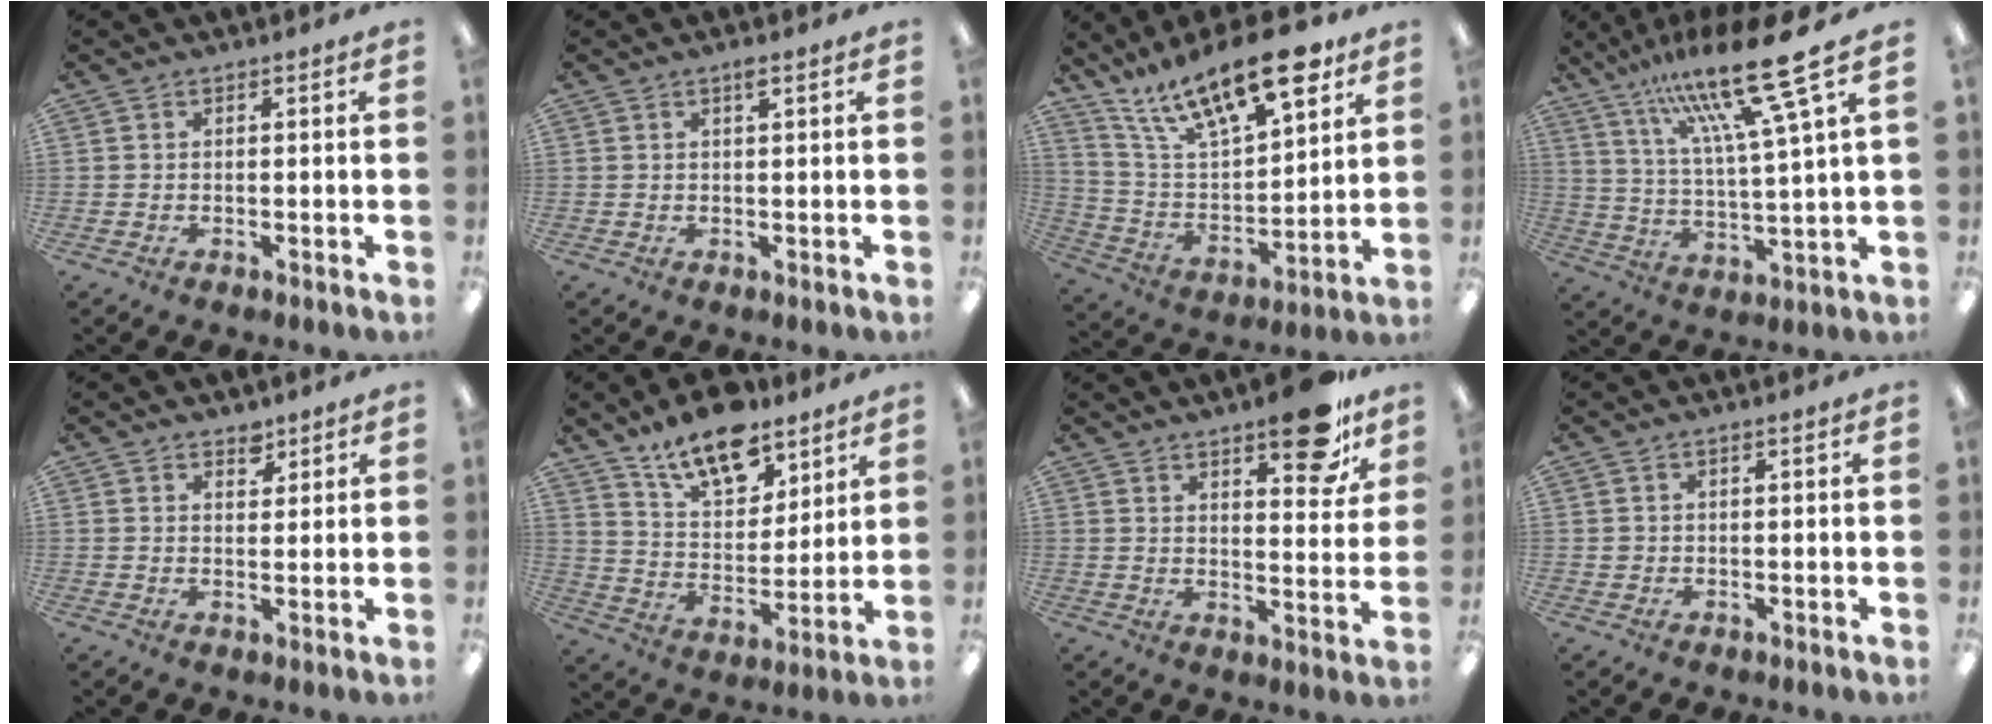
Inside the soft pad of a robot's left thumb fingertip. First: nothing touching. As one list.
[{"total": 1.3, "force": [0.8, 0.2, 1.0], "torque": [-0.015, -0.002, 0.011]}, {"total": 21.6, "force": [14.6, 7.8, 13.8], "torque": [-0.233, -0.081, 0.249]}, {"total": 20.7, "force": [13.8, 2.8, 15.3], "torque": [-0.270, -0.074, 0.216]}, {"total": 3.1, "force": [2.5, 1.7, 0.6], "torque": [0.008, -0.017, 0.042]}, {"total": 14.7, "force": [11.4, 6.4, 6.8], "torque": [-0.109, -0.067, 0.203]}, {"total": 14.1, "force": [9.9, 5.2, 8.7], "torque": [-0.096, -0.059, 0.161]}, {"total": 0.8, "force": [0.1, 0.7, 0.2], "torque": [-0.005, 0.005, 0.002]}]